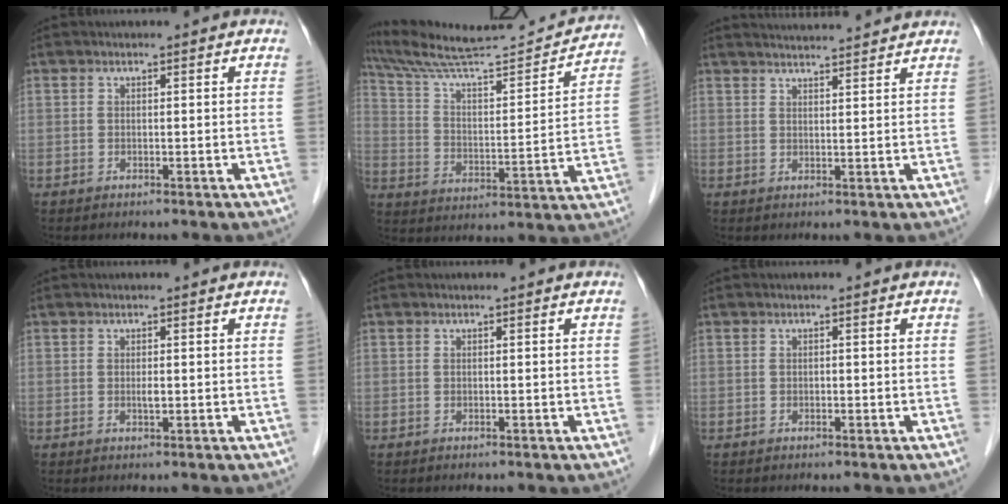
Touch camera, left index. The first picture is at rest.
{"total": 21.1, "force": [19.9, 1.0, 7.1], "torque": [-0.124, -0.016, 0.300]}
{"total": 8.7, "force": [8.3, 0.0, 2.3], "torque": [-0.038, 0.024, 0.112]}
{"total": 0.8, "force": [0.0, 0.2, 0.8], "torque": [-0.014, -0.002, 0.000]}
{"total": 0.0}
{"total": 0.0}